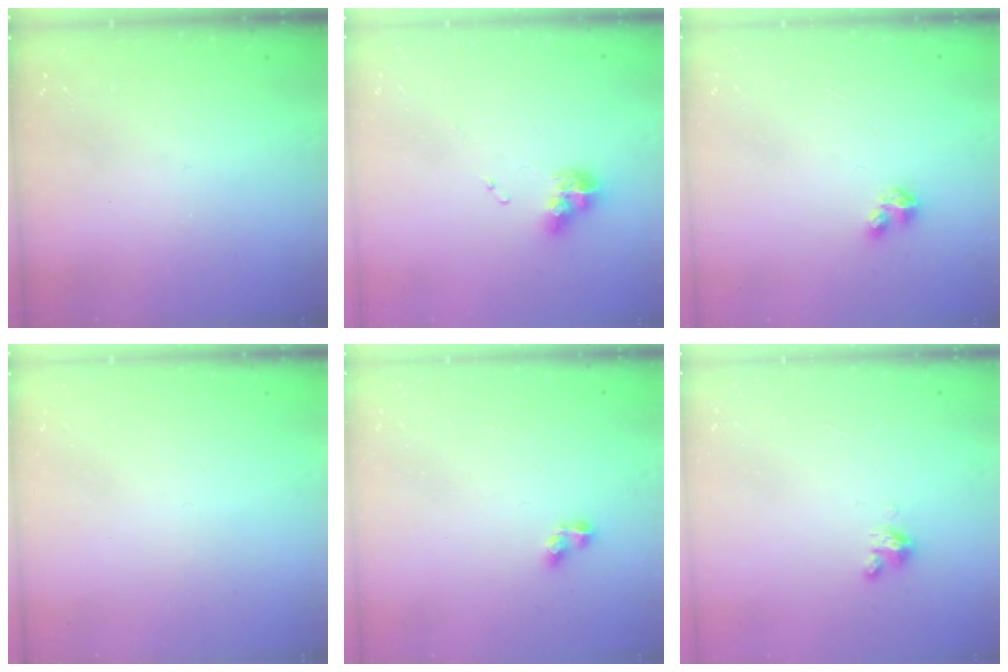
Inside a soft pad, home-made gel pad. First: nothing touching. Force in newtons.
{"total": 9.5, "press": 9.5, "slide": 1.0}
{"total": 3.2, "press": 3.2, "slide": 0.3}
{"total": 0.0}
{"total": 2.9, "press": 2.6, "slide": 1.1}
{"total": 2.5, "press": 2.5, "slide": 0.2}